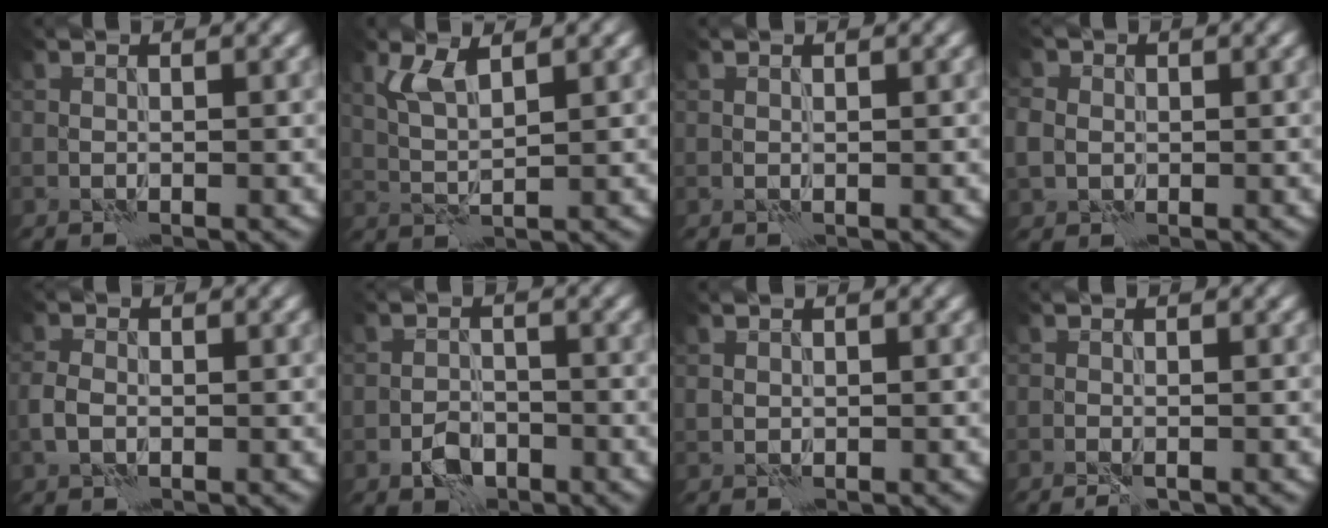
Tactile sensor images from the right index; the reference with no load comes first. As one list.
[{"total": 2.9, "force": [1.7, 0.8, 2.2], "torque": [-0.056, 0.001, 0.033]}, {"total": 0.0}, {"total": 3.2, "force": [-0.1, 2.9, 1.4], "torque": [-0.032, 0.011, -0.009]}, {"total": 1.9, "force": [-0.6, 1.3, 1.2], "torque": [-0.026, 0.002, -0.018]}, {"total": 2.6, "force": [-1.6, 1.6, 1.3], "torque": [-0.020, 0.005, -0.032]}, {"total": 0.6, "force": [0.4, 0.4, 0.0], "torque": [-0.001, 0.000, 0.009]}, {"total": 0.8, "force": [-0.6, 0.0, 0.6], "torque": [-0.010, -0.001, -0.010]}]